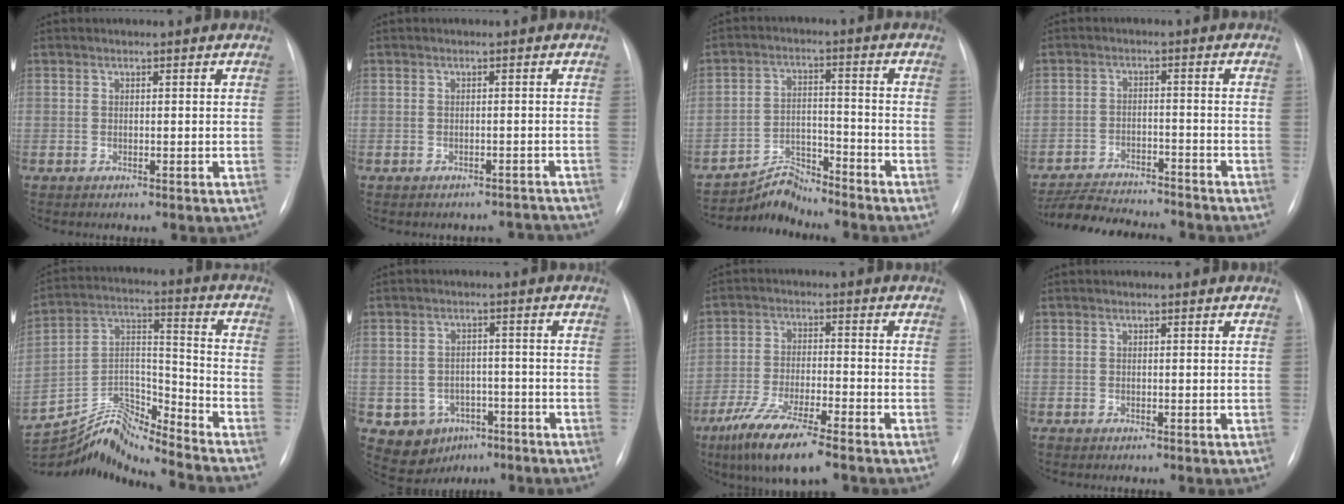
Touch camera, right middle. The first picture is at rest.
{"total": 4.2, "force": [-3.8, 1.6, -0.3], "torque": [0.011, 0.013, -0.039]}
{"total": 5.6, "force": [-5.4, 0.2, -1.2], "torque": [0.020, 0.009, -0.091]}
{"total": 12.9, "force": [-12.1, 1.8, 4.1], "torque": [-0.070, -0.003, -0.180]}
{"total": 18.6, "force": [-18.3, -0.5, 3.6], "torque": [-0.066, 0.040, -0.308]}
{"total": 7.1, "force": [-3.5, 5.9, 1.6], "torque": [-0.027, 0.014, -0.039]}
{"total": 10.5, "force": [-7.1, 1.4, 7.6], "torque": [-0.151, -0.027, -0.126]}
{"total": 0.0}